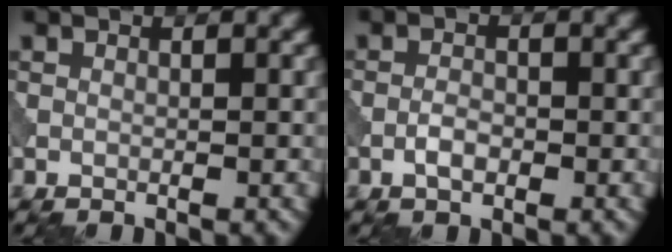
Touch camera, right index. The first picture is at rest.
{"total": 1.7, "force": [-0.7, 0.8, 1.3], "torque": [-0.024, 0.002, -0.018]}